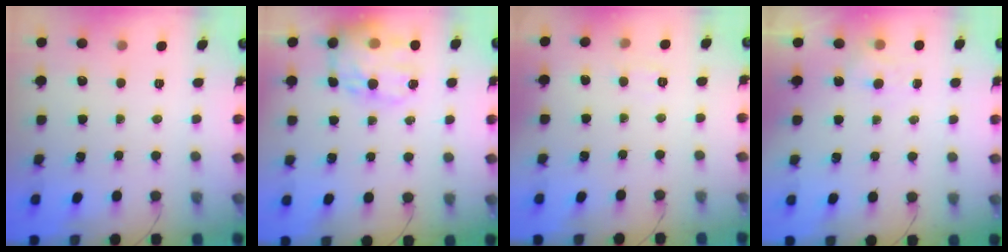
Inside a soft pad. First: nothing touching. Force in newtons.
{"total": 18.4, "press": 18.1, "slide": 3.4}
{"total": 4.9, "press": 4.7, "slide": 1.2}
{"total": 4.5, "press": 4.2, "slide": 1.5}